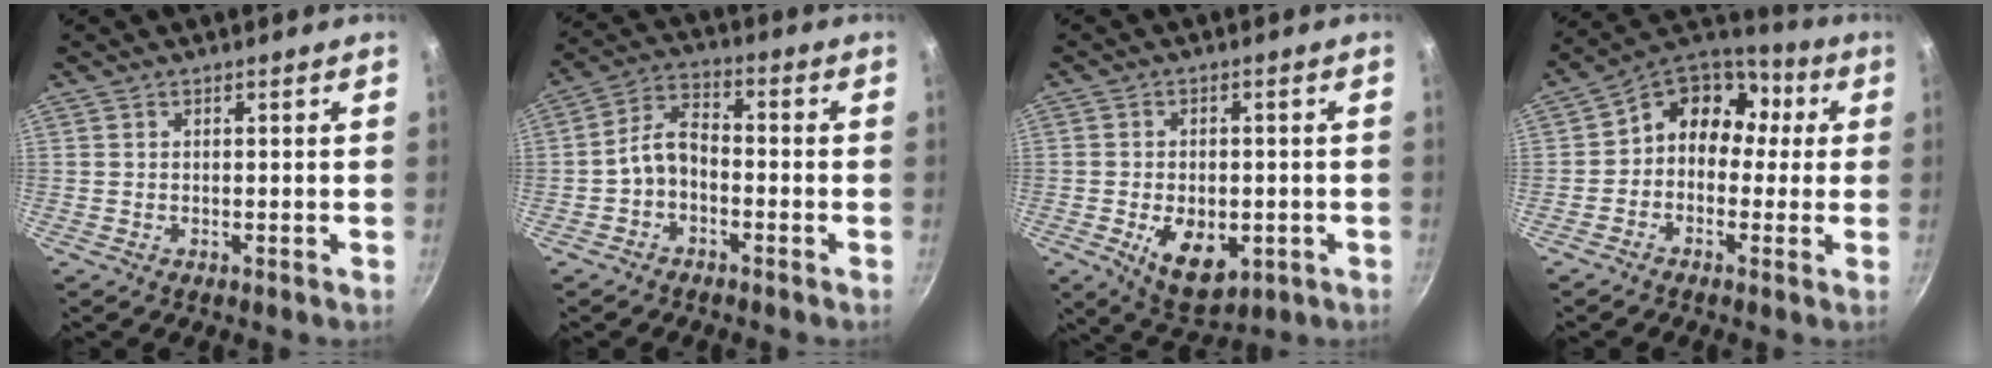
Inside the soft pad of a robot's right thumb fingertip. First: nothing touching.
{"total": 6.5, "force": [-2.2, 4.2, 4.5], "torque": [-0.076, 0.043, -0.048]}
{"total": 10.3, "force": [-2.8, 6.3, 7.6], "torque": [-0.098, -0.002, -0.029]}
{"total": 12.1, "force": [0.7, 10.0, 6.7], "torque": [-0.062, 0.044, -0.014]}